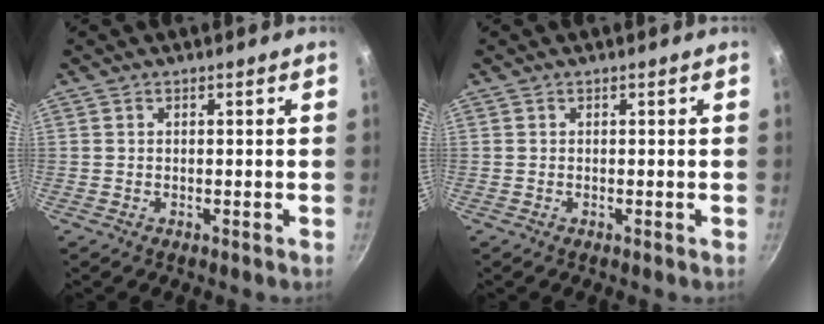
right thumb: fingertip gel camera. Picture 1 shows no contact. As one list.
[{"total": 0.0}]